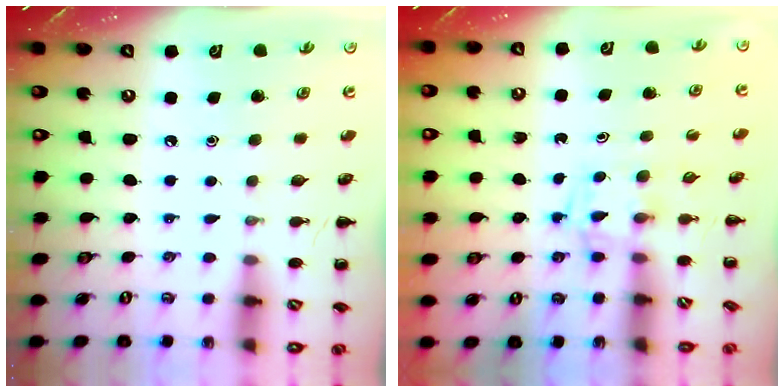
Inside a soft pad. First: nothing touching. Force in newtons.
{"total": 2.5, "press": 2.2, "slide": 1.3}